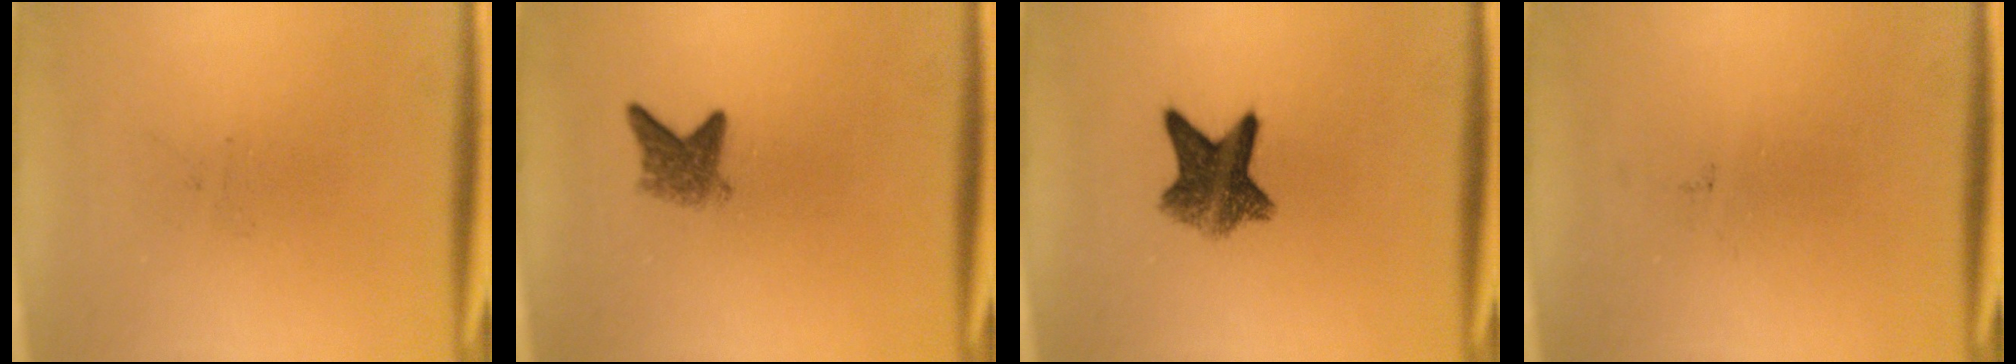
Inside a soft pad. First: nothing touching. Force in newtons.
{"total": 3.1}
{"total": 7.4}
{"total": 0.0}